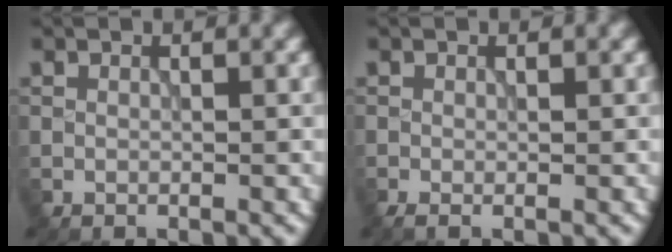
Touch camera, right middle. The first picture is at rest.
{"total": 0.7, "force": [-0.4, 0.2, 0.6], "torque": [-0.014, -0.006, -0.008]}